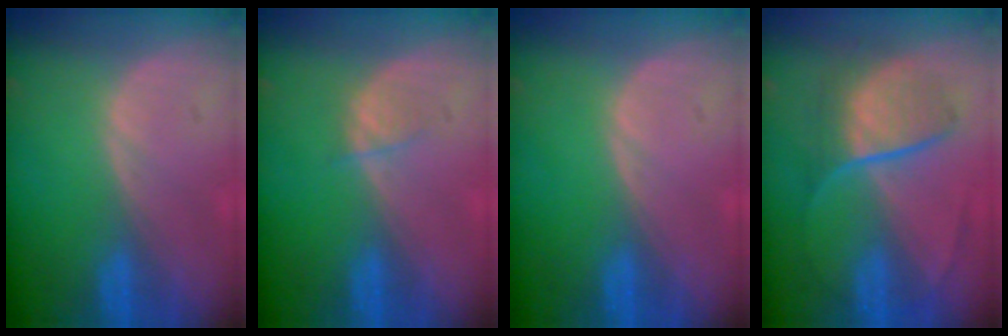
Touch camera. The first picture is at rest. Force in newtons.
{"total": 1.6, "press": 1.5, "slide": 0.2}
{"total": 0.0}
{"total": 7.2, "press": 7.0, "slide": 1.8}